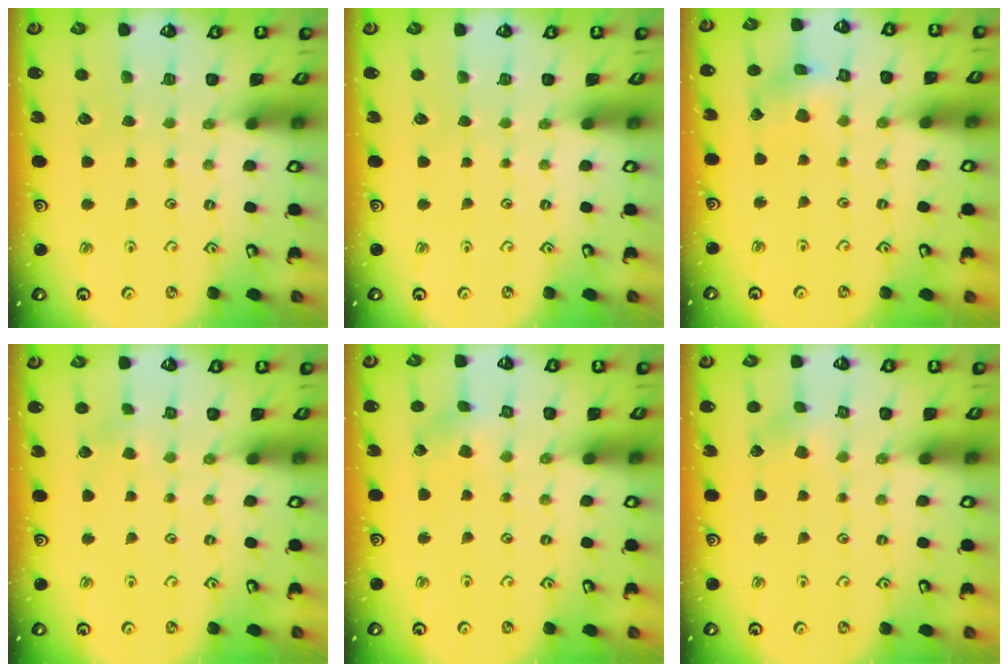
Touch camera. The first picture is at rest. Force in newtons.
{"total": 0.0}
{"total": 5.2, "press": 5.2, "slide": 0.5}
{"total": 1.6, "press": 1.6, "slide": 0.0}
{"total": 2.0, "press": 2.0, "slide": 0.1}
{"total": 3.0, "press": 2.9, "slide": 0.6}